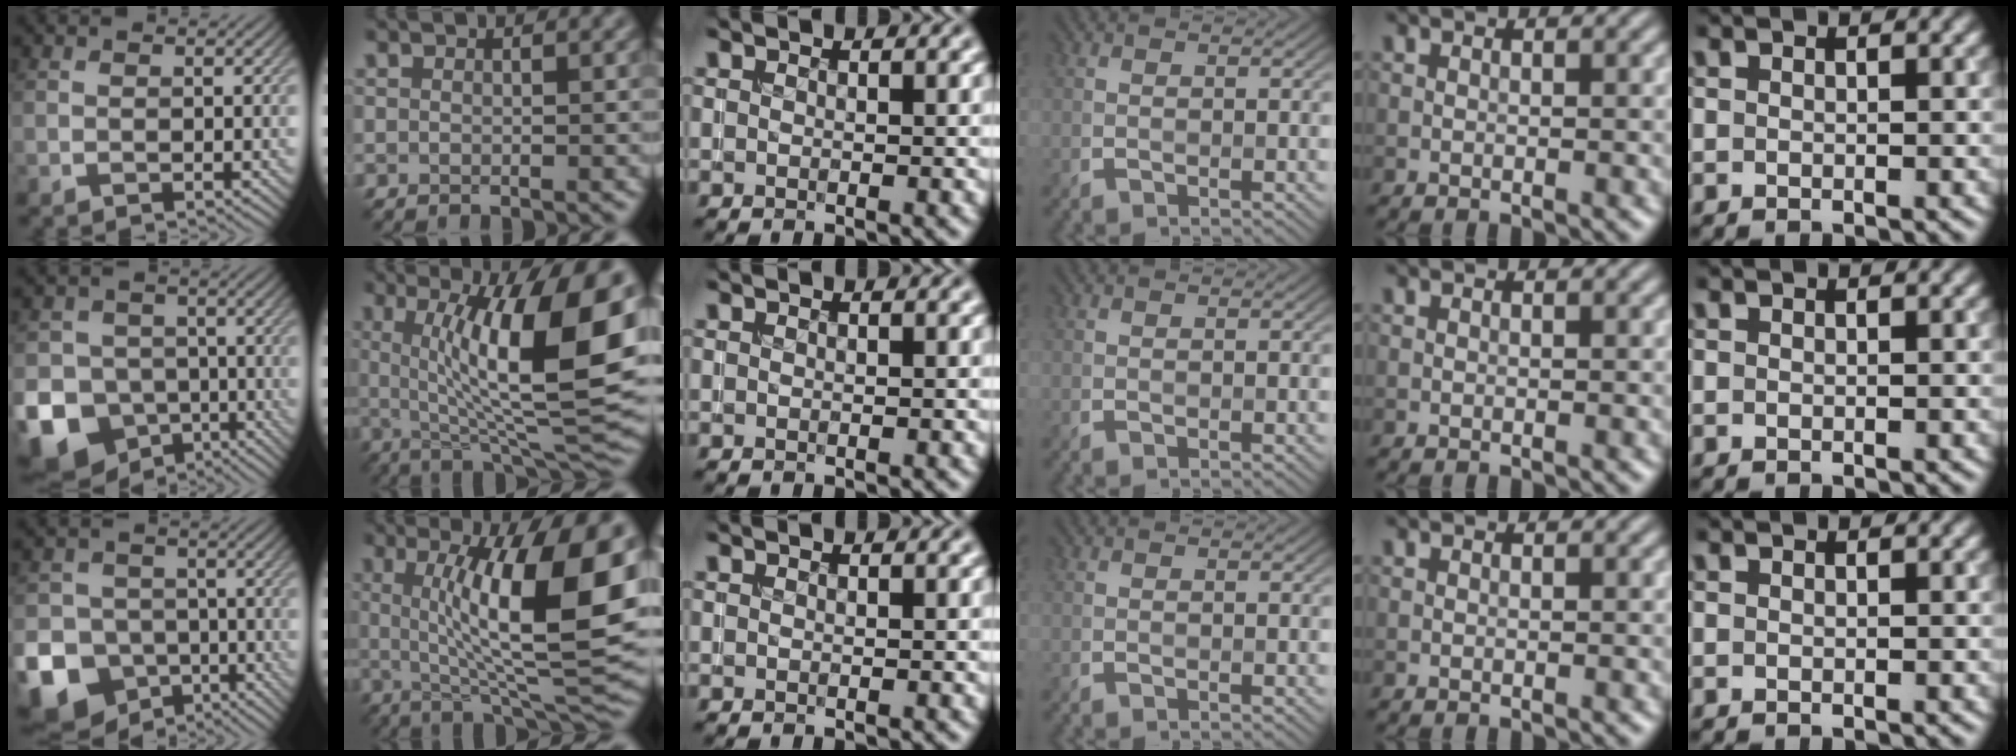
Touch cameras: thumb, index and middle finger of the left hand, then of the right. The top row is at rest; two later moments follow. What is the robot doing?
{"motion": "insert", "object": "coin"}